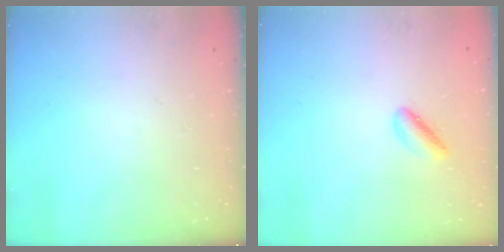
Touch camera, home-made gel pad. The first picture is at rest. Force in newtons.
{"total": 2.5, "press": 2.5, "slide": 0.5}